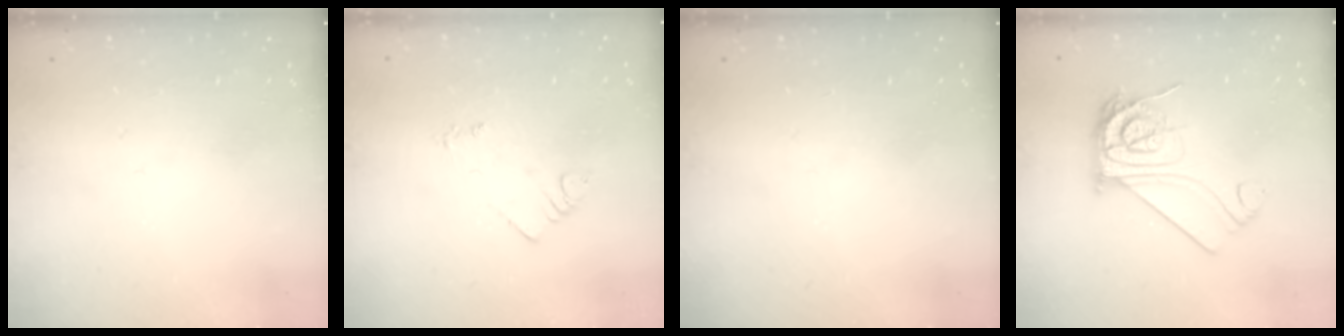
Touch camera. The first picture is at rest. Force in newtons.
{"total": 4.2, "press": 4.1, "slide": 0.6}
{"total": 0.0}
{"total": 13.7, "press": 13.6, "slide": 1.2}